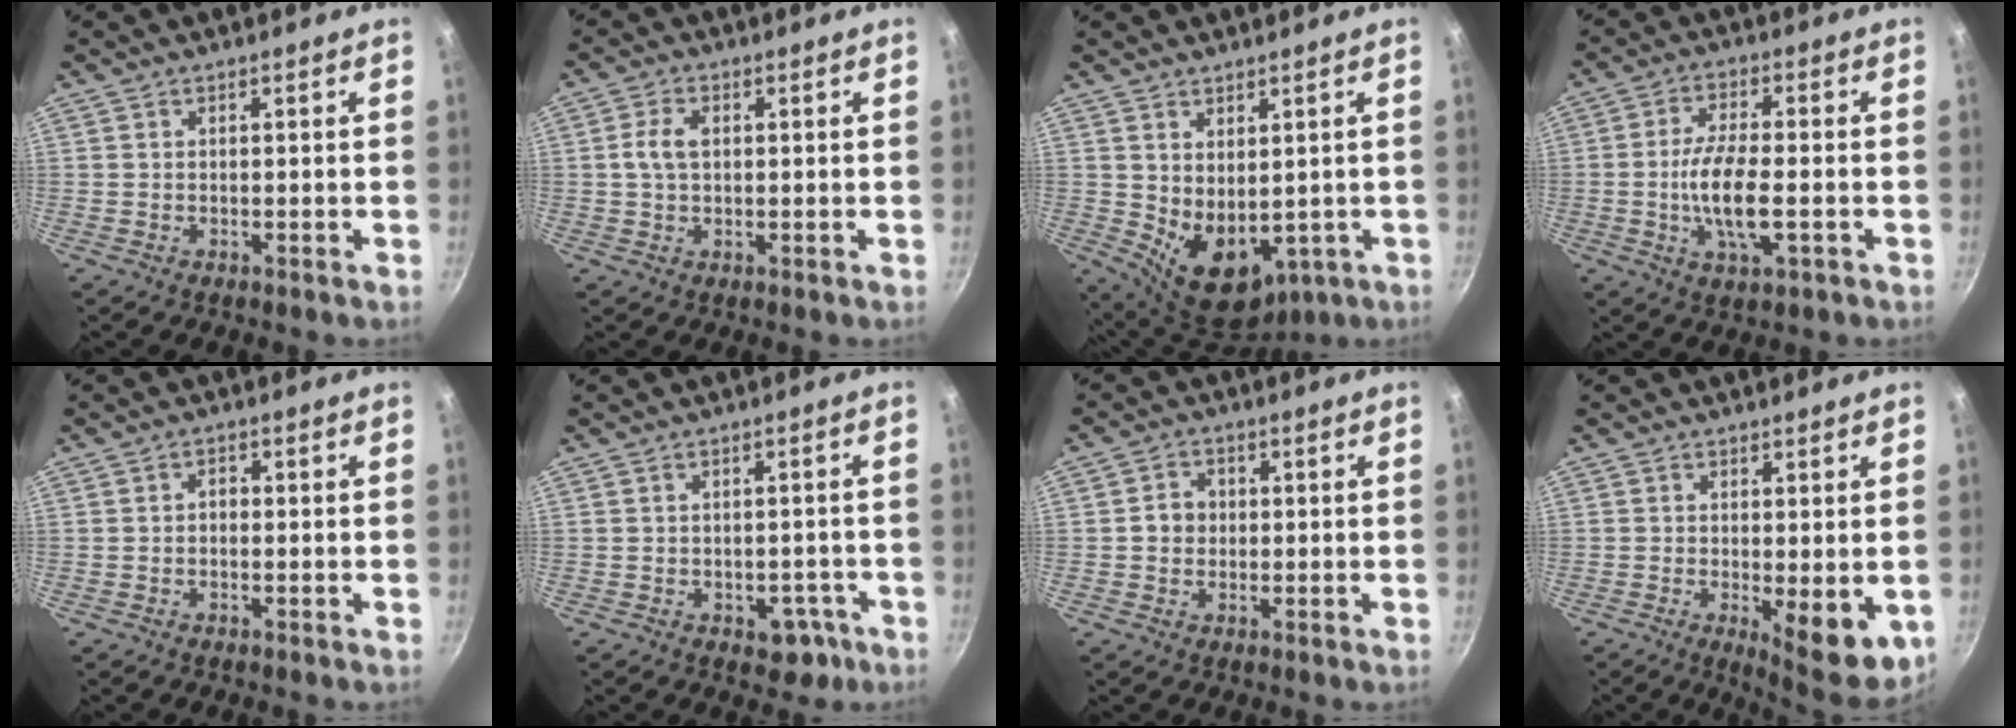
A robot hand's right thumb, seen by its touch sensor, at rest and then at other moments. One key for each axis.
{"total": 4.4, "fx": 0.5, "fy": 2.8, "fz": 3.4, "tx": -0.075, "ty": 0.008, "tz": 0.009}
{"total": 11.8, "fx": -1.5, "fy": 7.1, "fz": 9.3, "tx": -0.133, "ty": -0.014, "tz": 0.012}
{"total": 9.9, "fx": -1.8, "fy": 3.9, "fz": 8.9, "tx": -0.175, "ty": 0.007, "tz": -0.033}
{"total": 1.4, "fx": -0.3, "fy": 1.0, "fz": 0.8, "tx": -0.005, "ty": 0.007, "tz": -0.008}
{"total": 4.7, "fx": -2.3, "fy": 3.2, "fz": 2.5, "tx": -0.010, "ty": 0.019, "tz": -0.024}
{"total": 3.8, "fx": 0.0, "fy": 3.4, "fz": 1.8, "tx": -0.015, "ty": 0.011, "tz": -0.005}
{"total": 9.7, "fx": -2.4, "fy": 3.1, "fz": 8.9, "tx": -0.117, "ty": -0.023, "tz": -0.026}